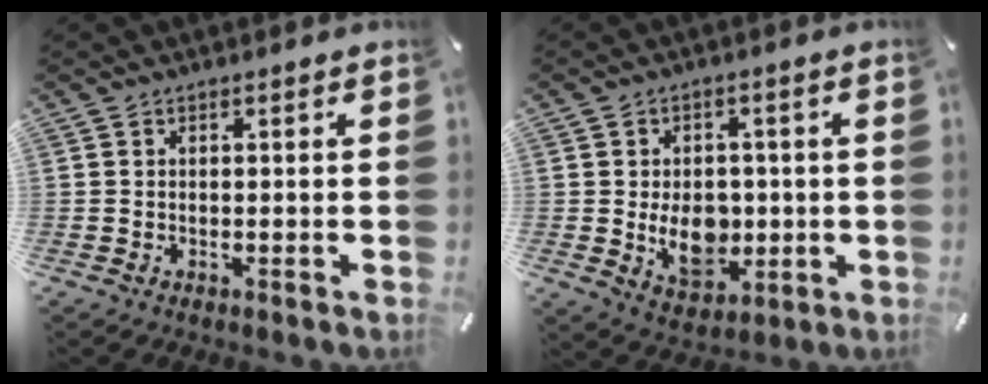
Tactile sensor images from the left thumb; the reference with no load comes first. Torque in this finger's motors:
{"motor_torque": [0.77, 2.38, 0.74, -0.27, 0.24]}